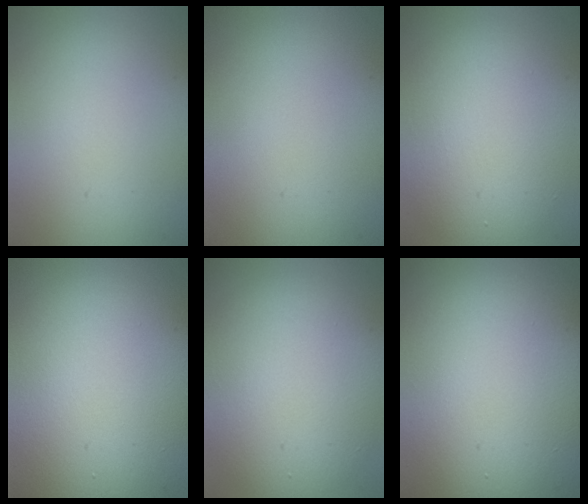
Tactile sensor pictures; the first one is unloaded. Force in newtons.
{"total": 0.0}
{"total": 6.1, "press": 6.0, "slide": 0.6}
{"total": 15.4, "press": 15.4, "slide": 0.5}
{"total": 7.3, "press": 7.3, "slide": 0.4}
{"total": 18.7, "press": 18.7, "slide": 1.1}